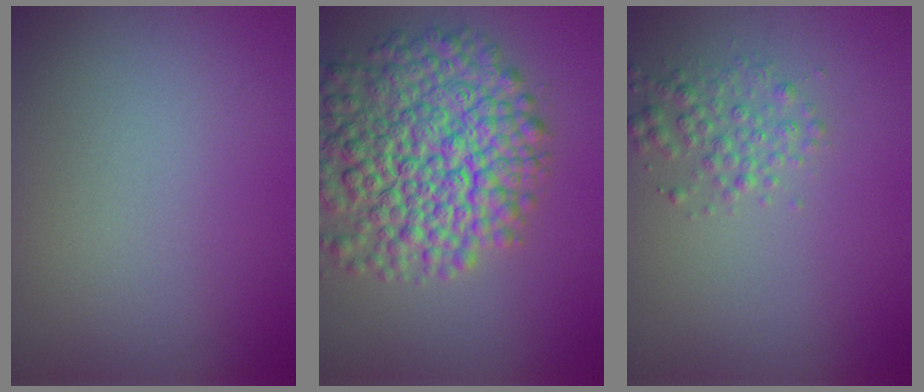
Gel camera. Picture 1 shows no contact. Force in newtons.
{"total": 11.2, "press": 11.2, "slide": 0.5}
{"total": 2.2, "press": 2.2, "slide": 0.0}